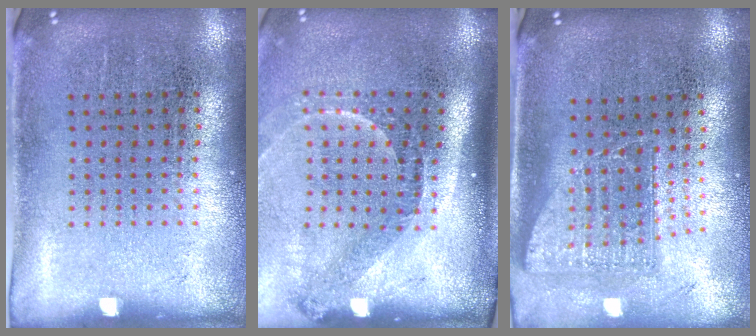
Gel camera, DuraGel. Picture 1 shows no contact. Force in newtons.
{"total": 2.0, "press": 1.4, "slide": 1.5}
{"total": 1.7, "press": 1.3, "slide": 1.1}